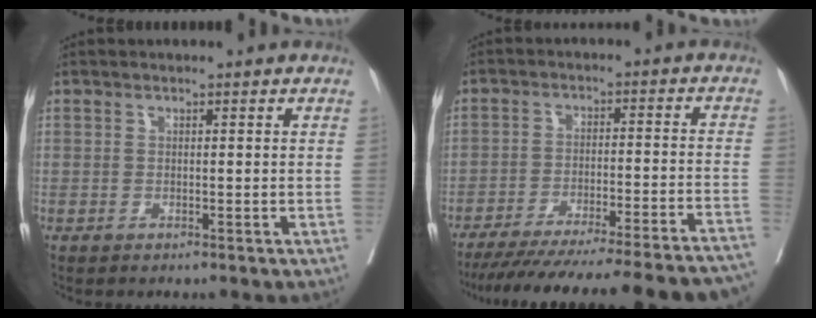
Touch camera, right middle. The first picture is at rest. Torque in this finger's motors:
{"motor_torque": [1.01, -1.12, 0.36, 0.13]}